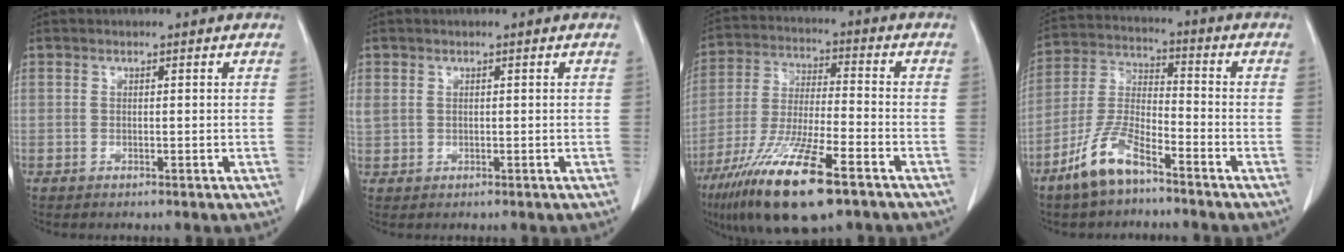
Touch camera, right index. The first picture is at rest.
{"total": 2.3, "force": [0.8, 1.9, 1.0], "torque": [-0.039, 0.016, 0.024]}
{"total": 17.3, "force": [-10.5, 2.7, 13.5], "torque": [-0.267, -0.041, -0.188]}
{"total": 9.6, "force": [-6.6, 2.6, 6.4], "torque": [-0.147, -0.009, -0.135]}